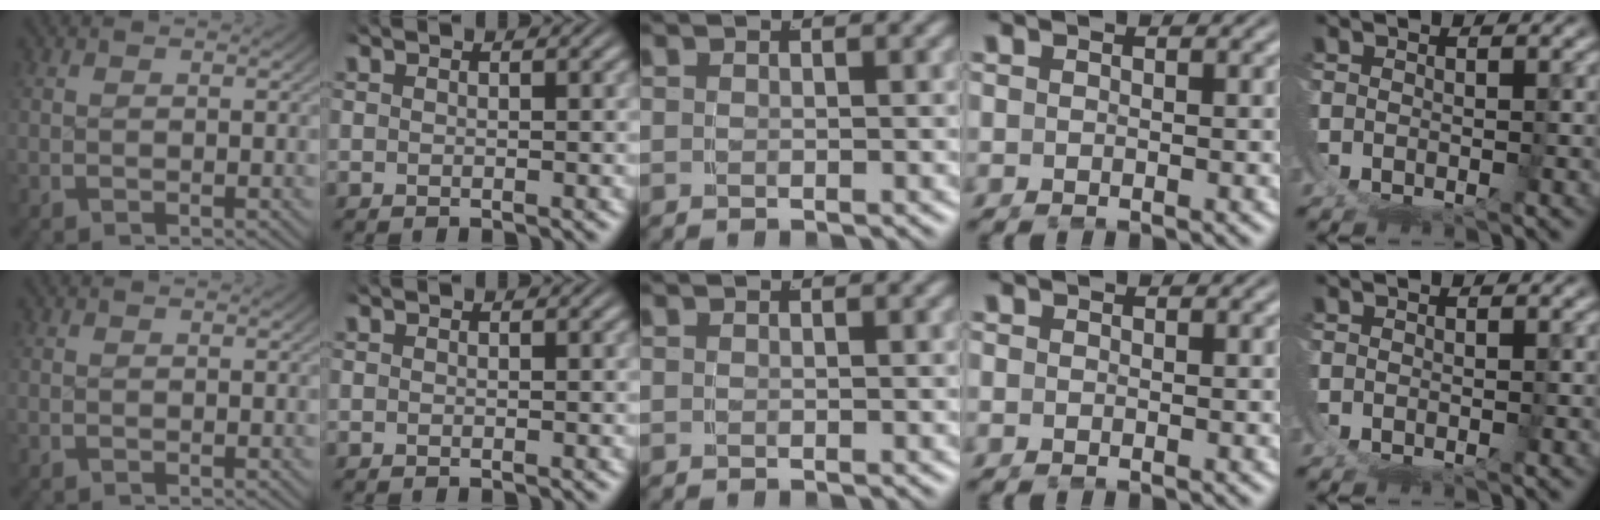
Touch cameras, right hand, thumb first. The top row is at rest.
{"ring": {"total": 0.9, "force": [-0.1, 0.9, 0.2], "torque": [-0.012, -0.003, -0.003]}}